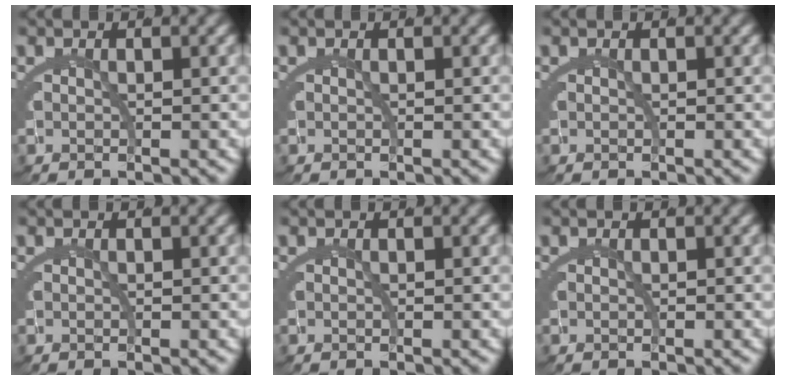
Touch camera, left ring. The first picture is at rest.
{"total": 0.0}
{"total": 0.0}
{"total": 0.0}
{"total": 0.0}
{"total": 0.0}